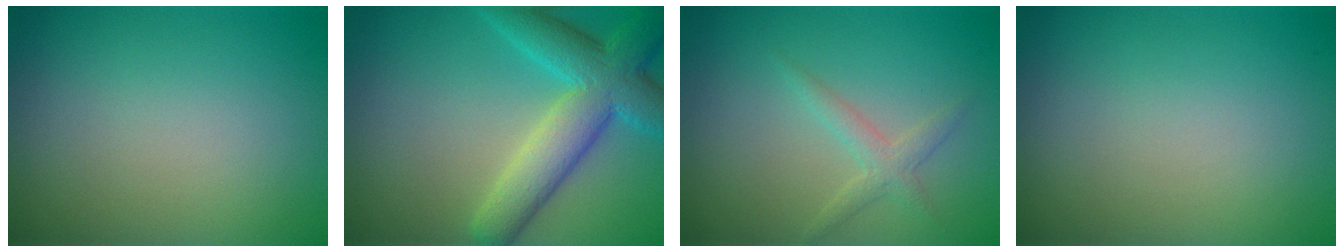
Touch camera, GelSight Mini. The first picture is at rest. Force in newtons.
{"total": 7.4, "press": 7.4, "slide": 0.3}
{"total": 1.7, "press": 1.7, "slide": 0.1}
{"total": 0.0}